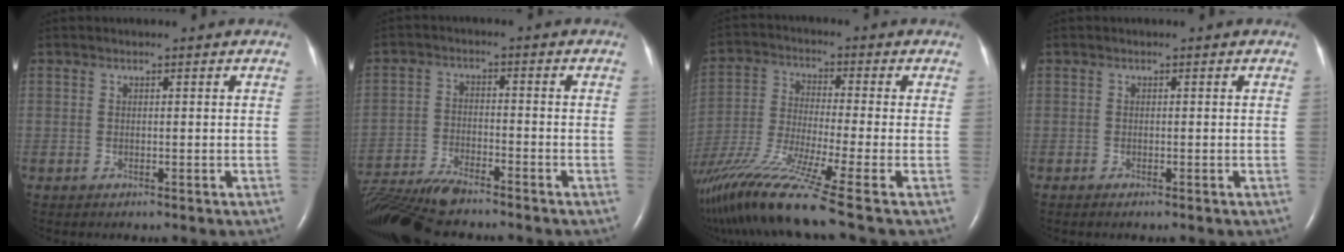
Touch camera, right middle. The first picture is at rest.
{"total": 13.6, "force": [-12.0, 1.8, 6.1], "torque": [-0.121, -0.014, -0.207]}
{"total": 16.0, "force": [-12.1, -2.5, 10.2], "torque": [-0.208, -0.048, -0.221]}
{"total": 0.6, "force": [-0.4, 0.0, 0.4], "torque": [-0.004, 0.000, -0.007]}